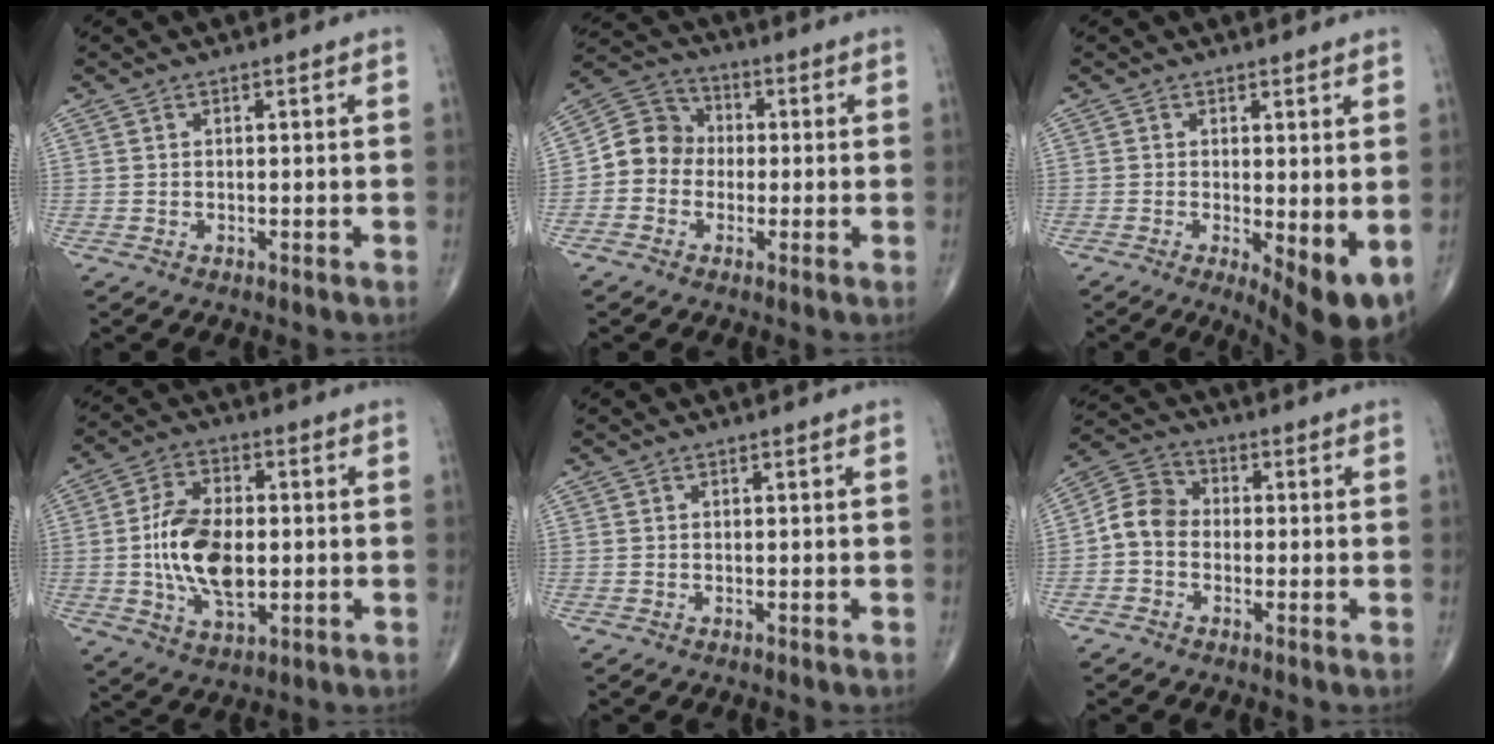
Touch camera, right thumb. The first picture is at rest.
{"total": 8.4, "force": [-1.1, 7.6, 3.6], "torque": [-0.042, 0.035, -0.035]}
{"total": 8.1, "force": [-1.3, 2.6, 7.5], "torque": [-0.109, -0.023, -0.014]}
{"total": 13.6, "force": [-0.7, 7.7, 11.2], "torque": [-0.197, 0.002, -0.009]}
{"total": 0.0}
{"total": 6.8, "force": [-1.1, 5.6, 3.7], "torque": [-0.054, 0.026, -0.038]}